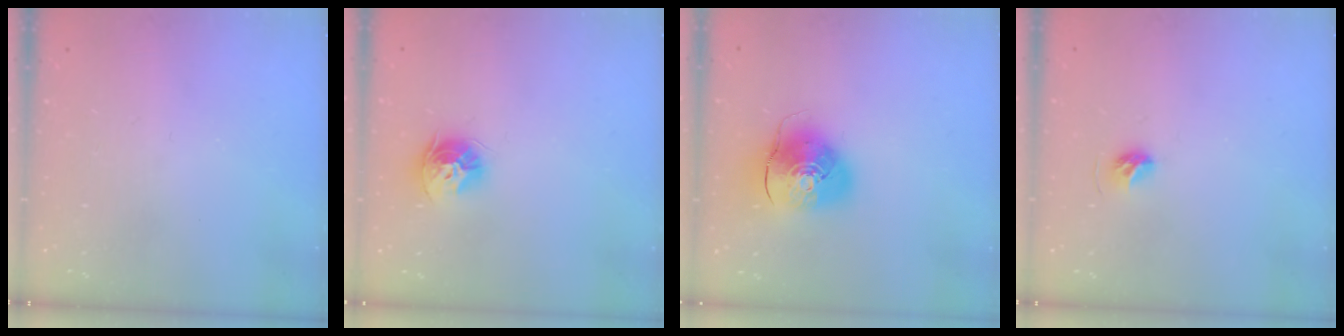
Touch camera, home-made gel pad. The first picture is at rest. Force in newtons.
{"total": 9.6, "press": 9.6, "slide": 0.9}
{"total": 10.7, "press": 10.6, "slide": 1.8}
{"total": 4.9, "press": 4.8, "slide": 1.1}